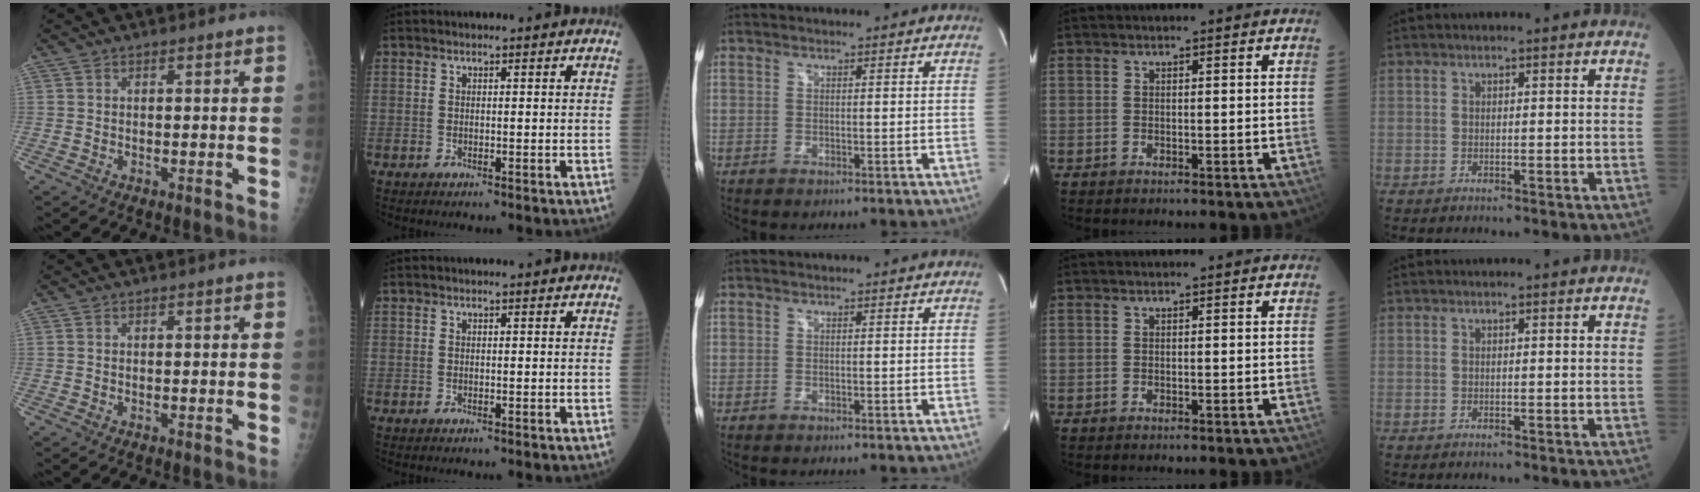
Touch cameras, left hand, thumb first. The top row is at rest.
{}